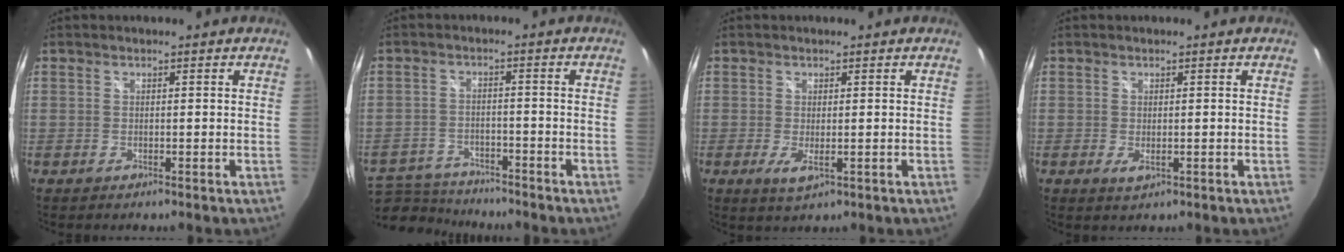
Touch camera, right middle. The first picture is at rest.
{"total": 12.5, "force": [-10.8, 4.6, 4.3], "torque": [-0.118, -0.010, -0.181]}
{"total": 2.9, "force": [-0.6, 0.9, 2.7], "torque": [-0.049, -0.012, -0.007]}
{"total": 1.6, "force": [-0.3, 0.7, 1.4], "torque": [-0.025, -0.004, -0.003]}